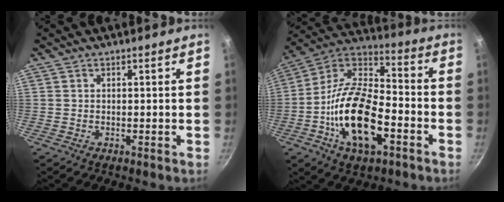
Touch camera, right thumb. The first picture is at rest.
{"total": 20.5, "force": [-6.7, 10.2, 16.5], "torque": [-0.293, 0.041, -0.137]}